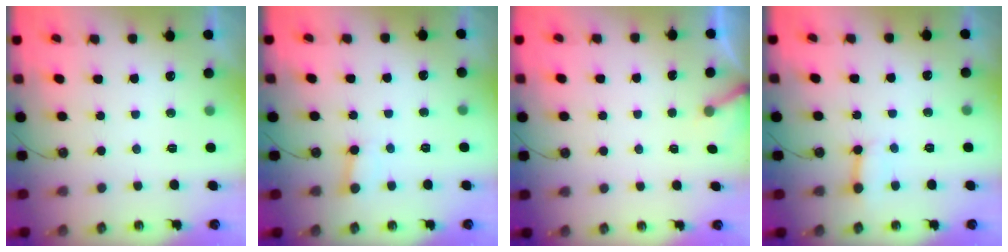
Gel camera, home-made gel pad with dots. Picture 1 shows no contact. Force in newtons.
{"total": 2.3, "press": 2.3, "slide": 0.2}
{"total": 2.7, "press": 2.7, "slide": 0.2}
{"total": 3.8, "press": 3.7, "slide": 0.7}